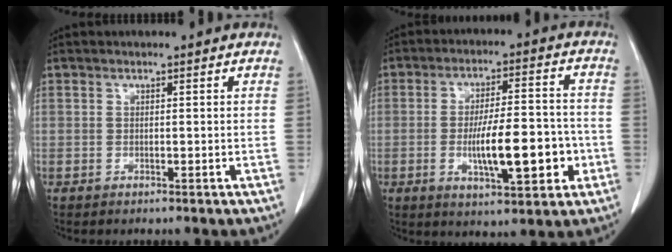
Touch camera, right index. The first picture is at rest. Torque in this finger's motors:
{"motor_torque": [0.56, -0.16, 0.65, 0.19]}